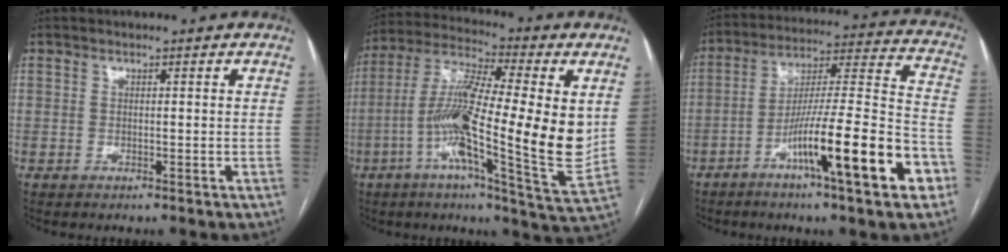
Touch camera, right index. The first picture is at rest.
{"total": 20.7, "force": [-0.3, 2.5, 20.5], "torque": [-0.359, 0.002, -0.018]}
{"total": 19.4, "force": [-9.1, 1.1, 17.2], "torque": [-0.260, -0.001, -0.145]}